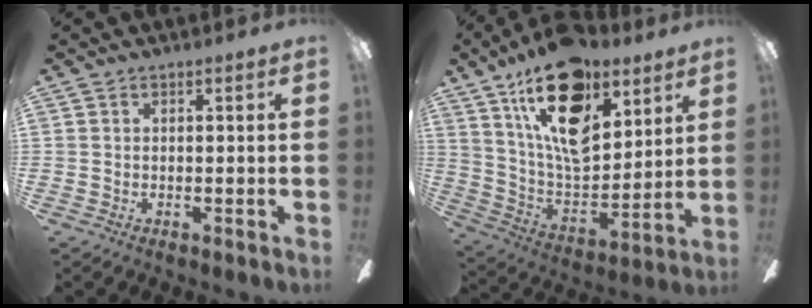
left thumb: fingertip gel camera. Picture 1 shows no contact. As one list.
[{"total": 22.0, "force": [12.9, 11.3, 13.9], "torque": [-0.242, -0.072, 0.223]}]